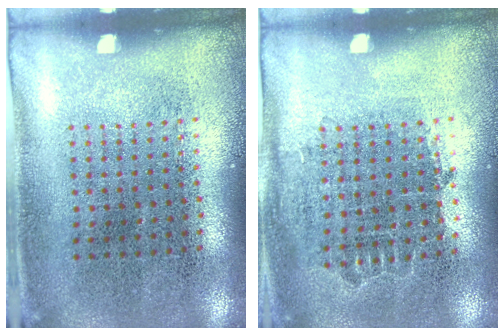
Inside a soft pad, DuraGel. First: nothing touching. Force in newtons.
{"total": 0.8, "press": 0.7, "slide": 0.3}